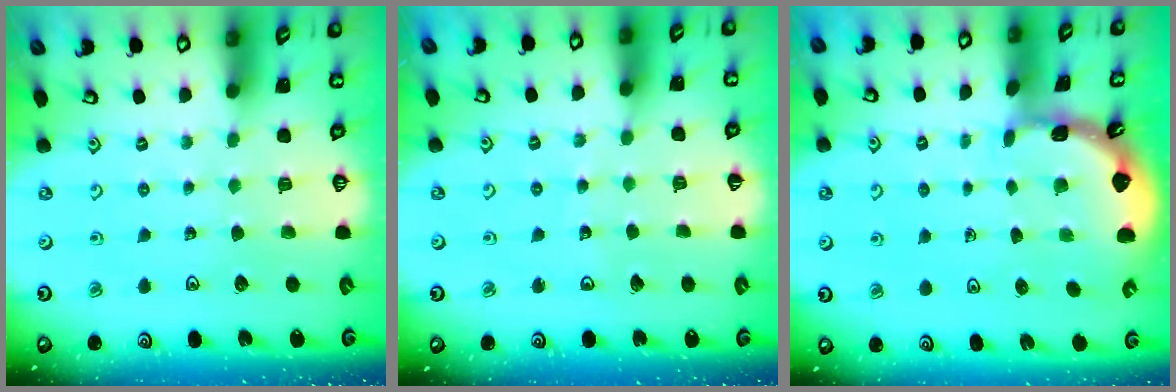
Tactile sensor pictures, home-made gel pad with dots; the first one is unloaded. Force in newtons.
{"total": 3.2, "press": 3.2, "slide": 0.3}
{"total": 1.8, "press": 1.8, "slide": 0.2}